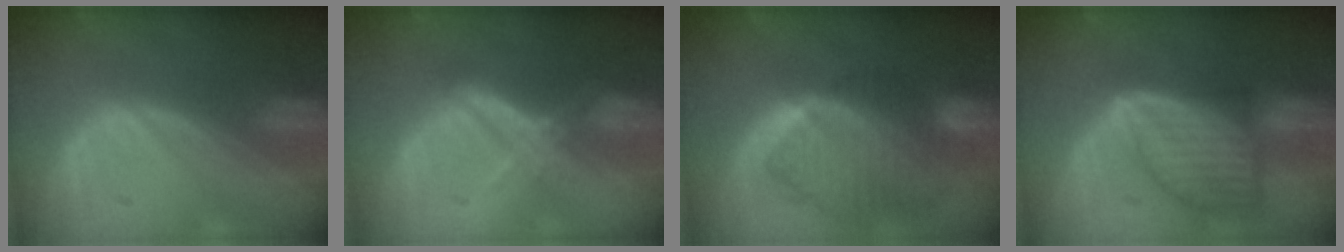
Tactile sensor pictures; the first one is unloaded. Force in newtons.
{"total": 5.5, "press": 4.7, "slide": 2.7}
{"total": 10.1, "press": 8.6, "slide": 5.2}
{"total": 8.8, "press": 8.8, "slide": 0.5}